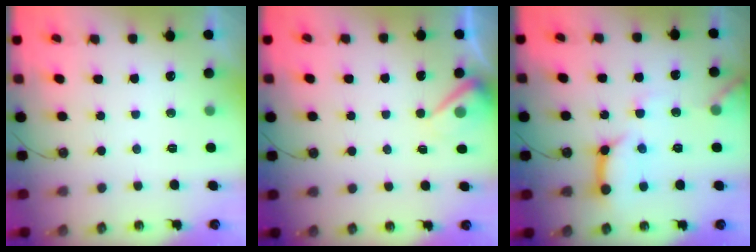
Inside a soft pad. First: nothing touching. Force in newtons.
{"total": 5.7, "press": 5.6, "slide": 1.1}
{"total": 13.4, "press": 13.4, "slide": 1.3}